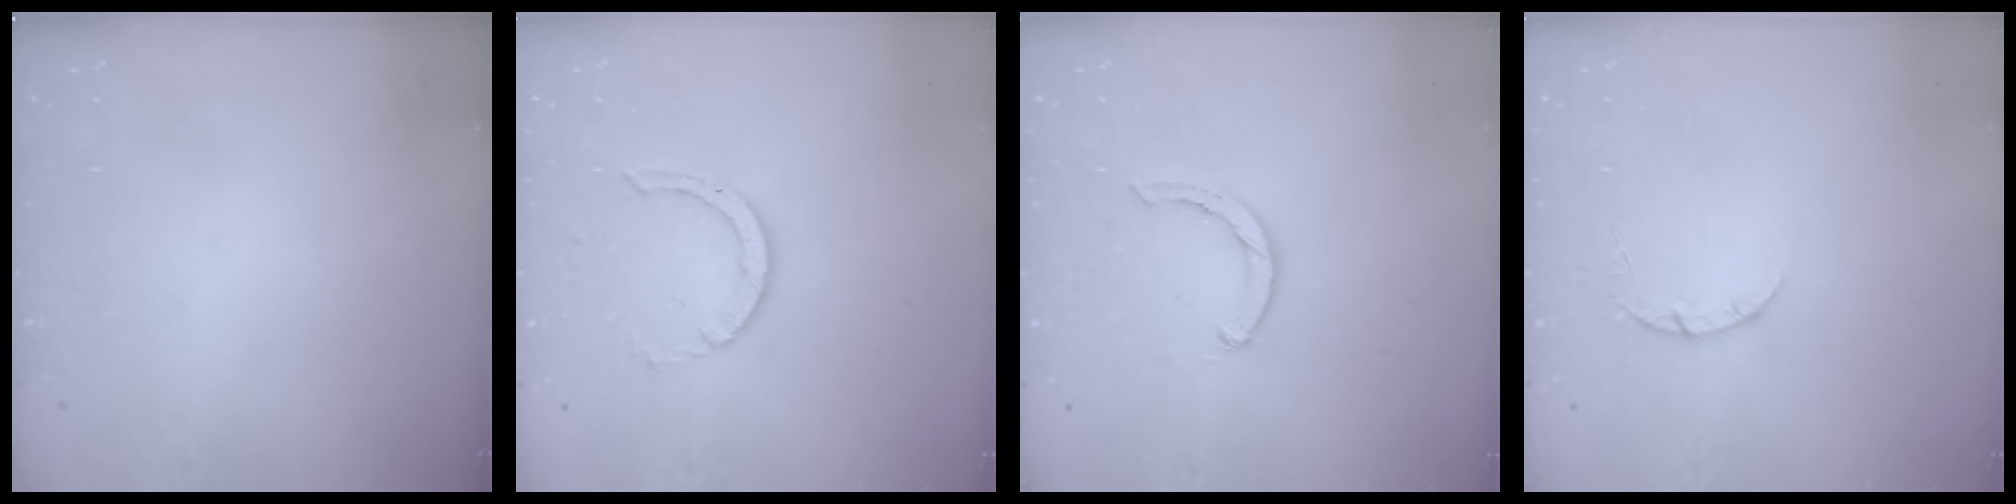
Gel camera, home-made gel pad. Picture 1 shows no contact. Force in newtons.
{"total": 1.7, "press": 1.7, "slide": 0.1}
{"total": 1.9, "press": 1.9, "slide": 0.3}
{"total": 3.2, "press": 3.2, "slide": 0.3}